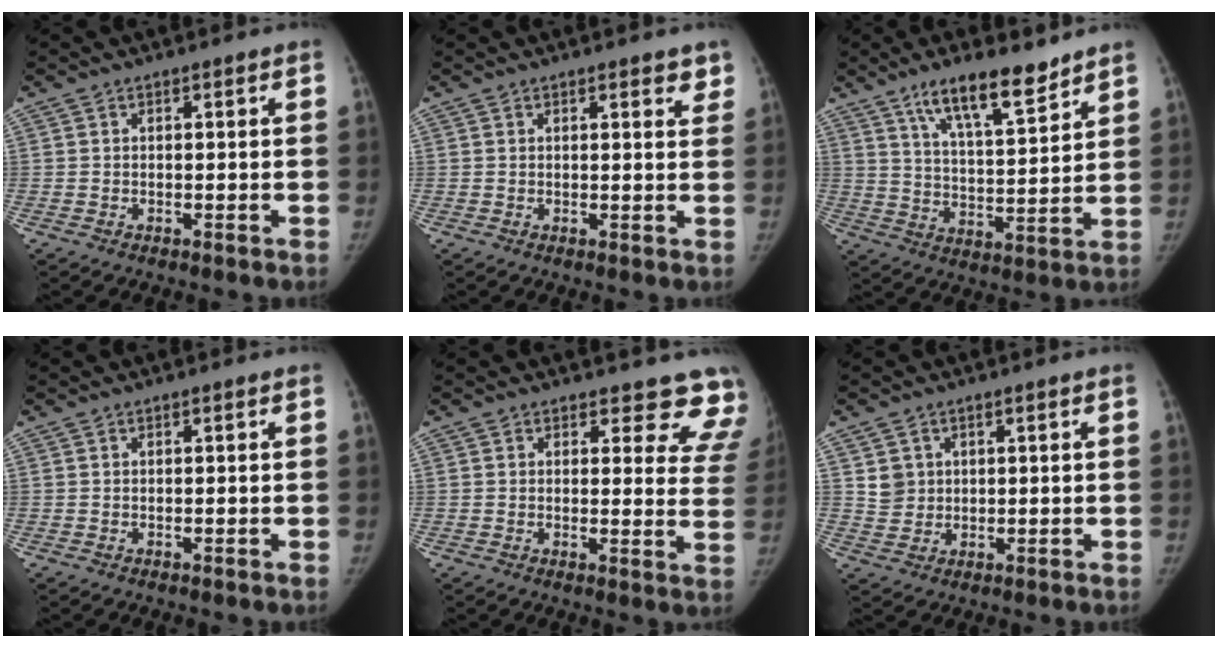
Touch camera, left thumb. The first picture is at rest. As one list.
[{"total": 3.0, "force": [2.0, 1.1, 1.9], "torque": [-0.006, -0.009, 0.021]}, {"total": 12.8, "force": [9.1, 3.5, 8.3], "torque": [-0.120, -0.056, 0.161]}, {"total": 0.0}, {"total": 12.0, "force": [11.0, 4.3, 2.1], "torque": [0.037, -0.085, 0.087]}, {"total": 3.7, "force": [1.3, 3.4, 0.8], "torque": [0.002, -0.008, 0.028]}]